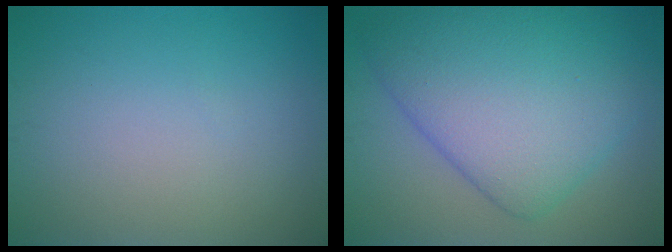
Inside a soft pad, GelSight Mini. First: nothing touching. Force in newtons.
{"total": 10.5, "press": 10.5, "slide": 0.1}